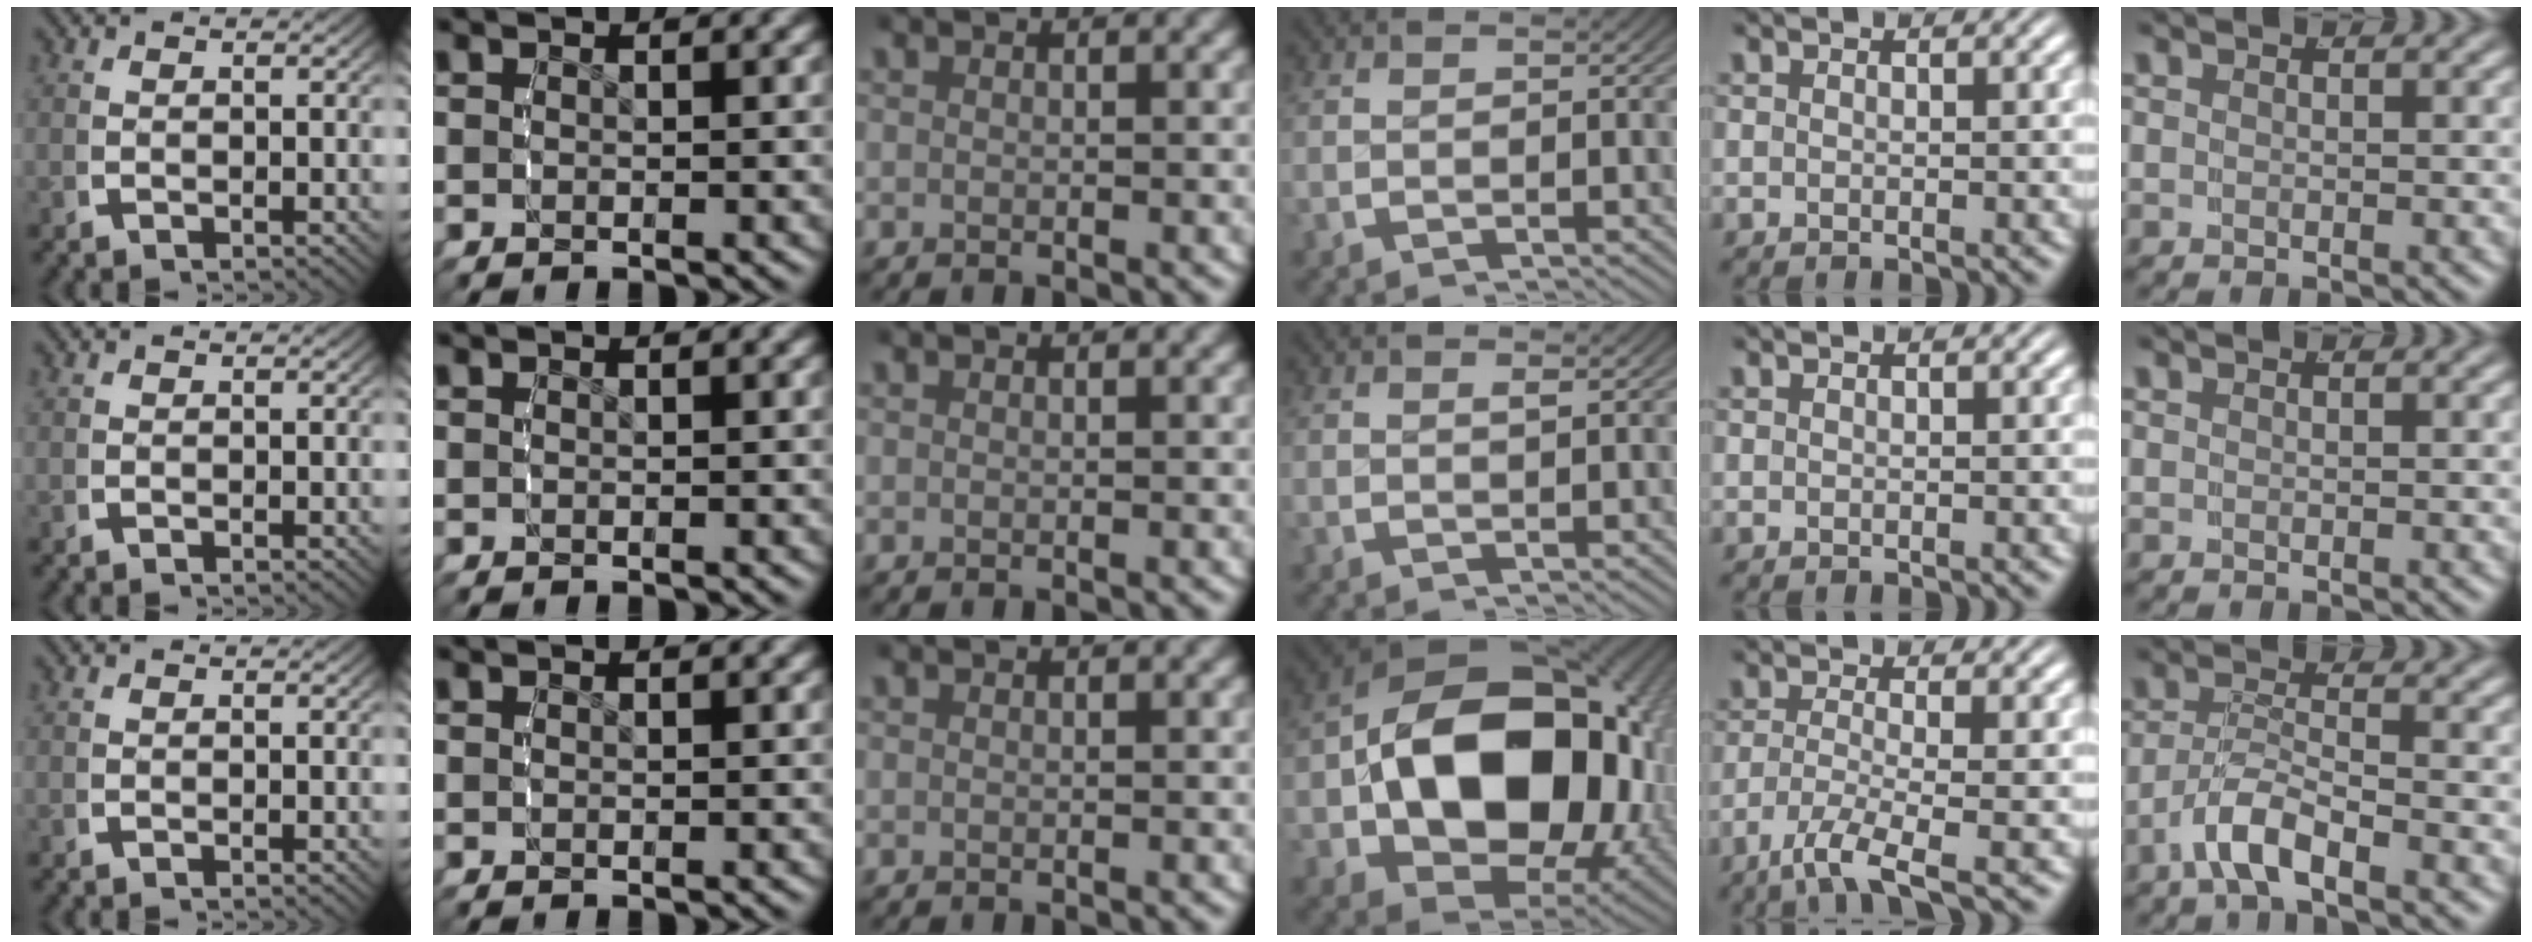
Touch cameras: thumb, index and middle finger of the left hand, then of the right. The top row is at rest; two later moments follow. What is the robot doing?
{"motion": "grasp_and_lifting", "object": "bowl"}